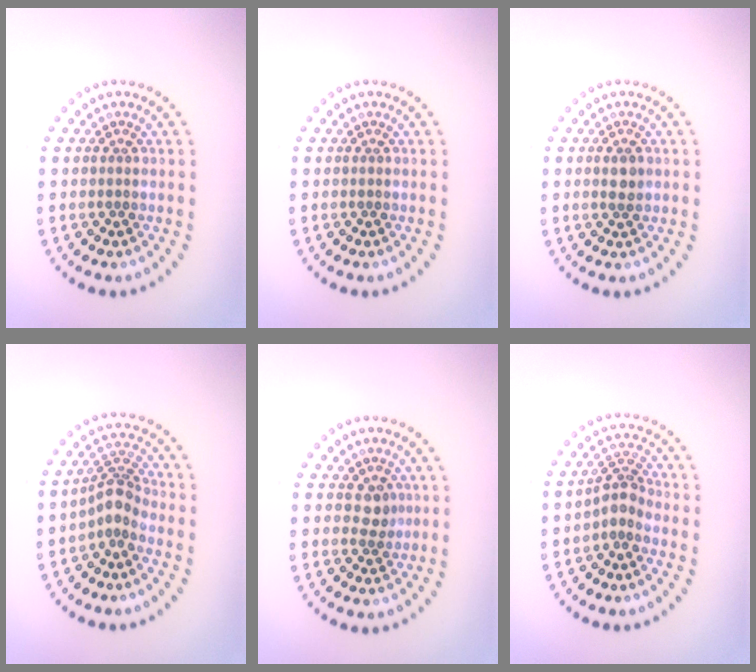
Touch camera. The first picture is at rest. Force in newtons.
{"total": 0.0}
{"total": 1.5, "press": 1.5, "slide": 0.1}
{"total": 2.9, "press": 2.2, "slide": 1.9}
{"total": 1.6, "press": 1.4, "slide": 0.7}
{"total": 2.4, "press": 1.9, "slide": 1.6}